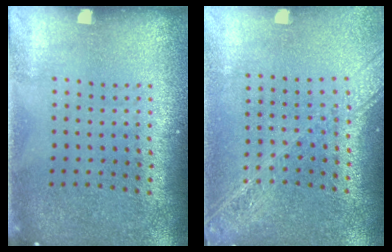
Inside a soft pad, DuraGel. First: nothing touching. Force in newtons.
{"total": 2.1, "press": 1.8, "slide": 1.0}